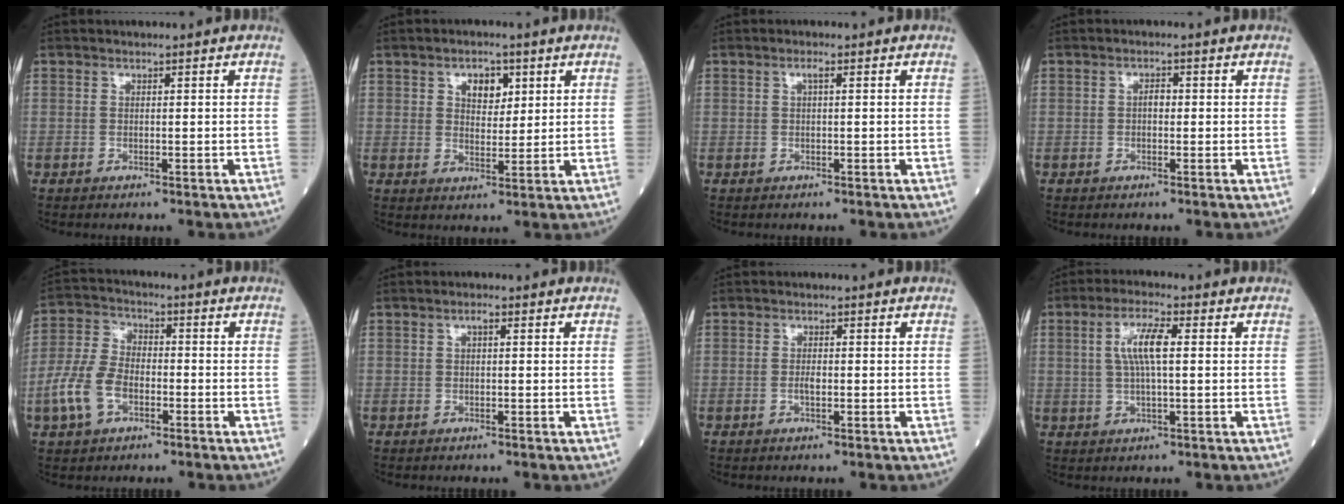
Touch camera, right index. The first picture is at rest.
{"total": 4.4, "force": [2.0, 2.6, 3.0], "torque": [-0.045, 0.006, 0.033]}
{"total": 0.9, "force": [0.3, 0.1, 0.9], "torque": [-0.019, 0.003, 0.002]}
{"total": 1.2, "force": [-0.1, 0.6, 1.0], "torque": [-0.014, 0.004, -0.006]}
{"total": 8.6, "force": [-3.3, 5.0, 6.1], "torque": [-0.155, 0.011, -0.067]}
{"total": 0.9, "force": [0.2, 0.3, 0.8], "torque": [-0.013, 0.005, 0.001]}
{"total": 1.3, "force": [-0.3, 0.4, 1.2], "torque": [-0.023, 0.001, -0.005]}
{"total": 6.1, "force": [1.1, 1.0, 5.9], "torque": [-0.121, 0.009, 0.020]}